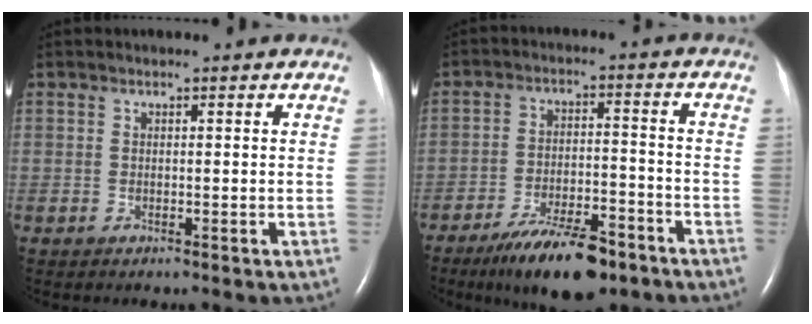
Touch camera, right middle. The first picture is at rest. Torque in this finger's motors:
{"motor_torque": [1.24, -0.90, 0.23, 0.07]}